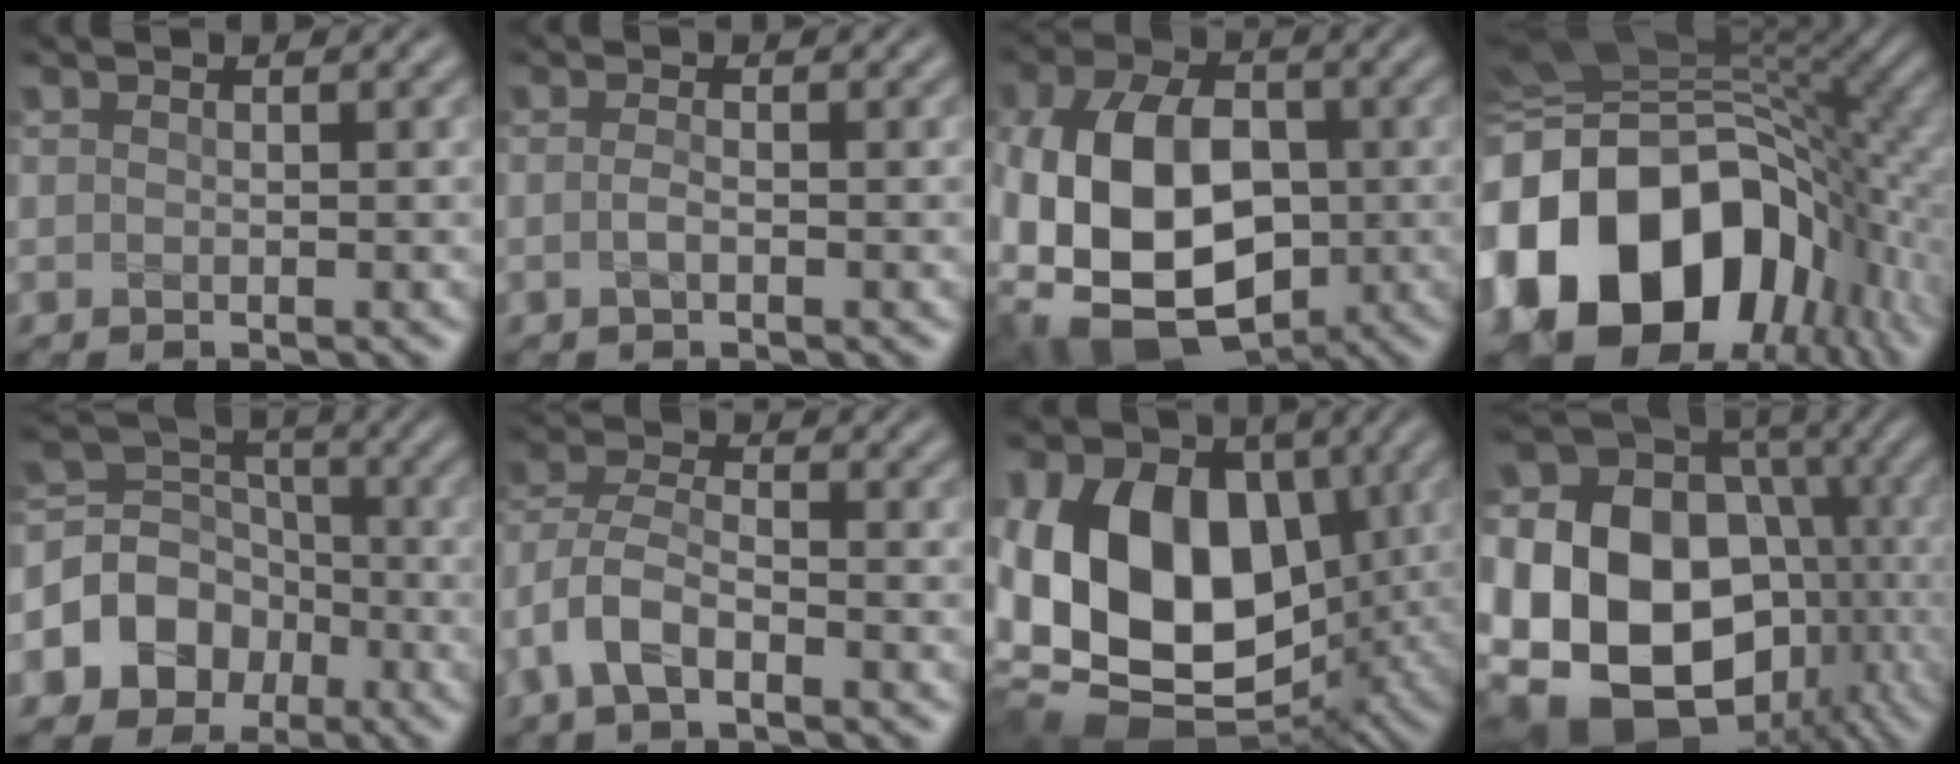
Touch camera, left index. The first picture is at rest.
{"total": 1.0, "force": [-0.3, 0.3, 0.9], "torque": [-0.021, 0.000, -0.008]}
{"total": 15.7, "force": [-2.4, 10.9, 11.0], "torque": [-0.200, -0.026, -0.040]}
{"total": 18.6, "force": [-5.4, 12.4, 12.7], "torque": [-0.235, 0.005, -0.110]}
{"total": 8.0, "force": [-3.0, 6.9, 2.8], "torque": [-0.049, 0.013, -0.087]}
{"total": 4.7, "force": [-2.3, 2.3, 3.4], "torque": [-0.074, 0.003, -0.058]}
{"total": 17.8, "force": [0.9, 12.8, 12.3], "torque": [-0.211, 0.000, 0.021]}
{"total": 21.0, "force": [-3.0, 16.9, 12.1], "torque": [-0.227, -0.019, -0.045]}